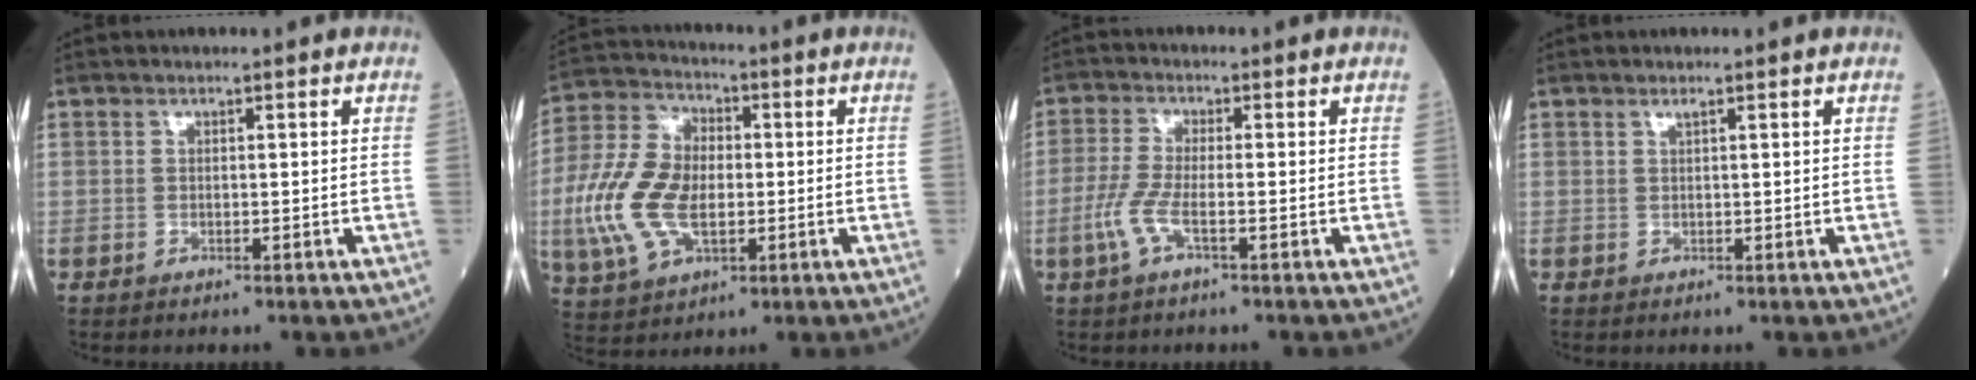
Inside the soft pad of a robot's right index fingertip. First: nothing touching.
{"total": 13.0, "force": [-1.5, 7.6, 10.4], "torque": [-0.248, 0.014, -0.027]}
{"total": 4.4, "force": [-1.7, 0.5, 4.1], "torque": [-0.096, -0.005, -0.042]}
{"total": 0.6, "force": [0.4, -0.1, 0.4], "torque": [-0.008, -0.001, 0.008]}